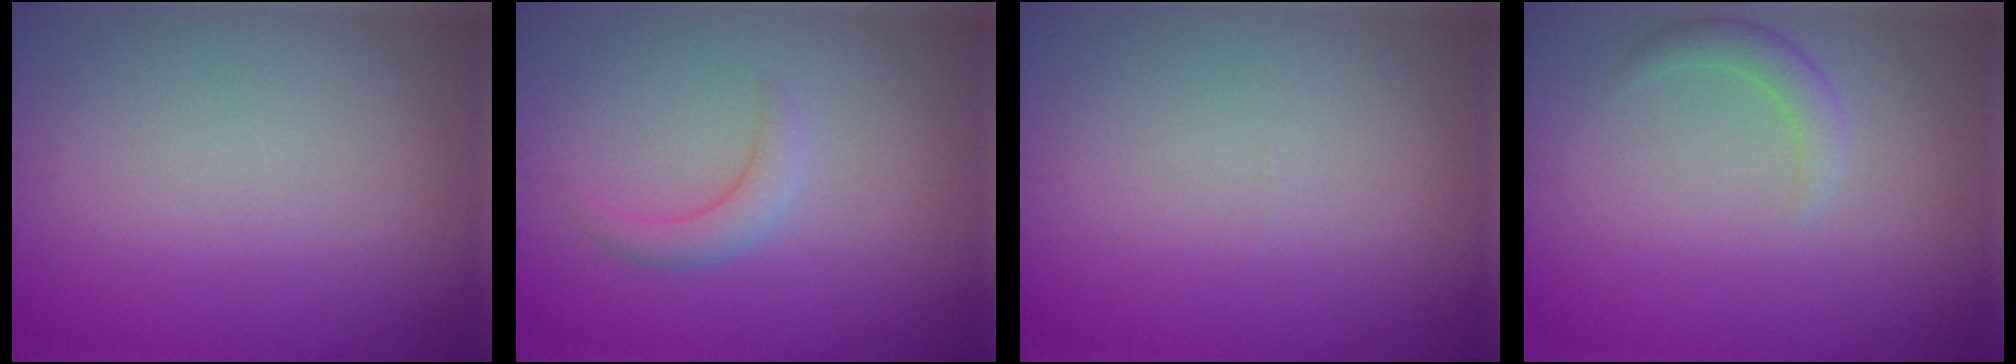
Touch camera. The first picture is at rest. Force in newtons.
{"total": 1.9, "press": 1.9, "slide": 0.1}
{"total": 0.0}
{"total": 1.7, "press": 1.7, "slide": 0.3}